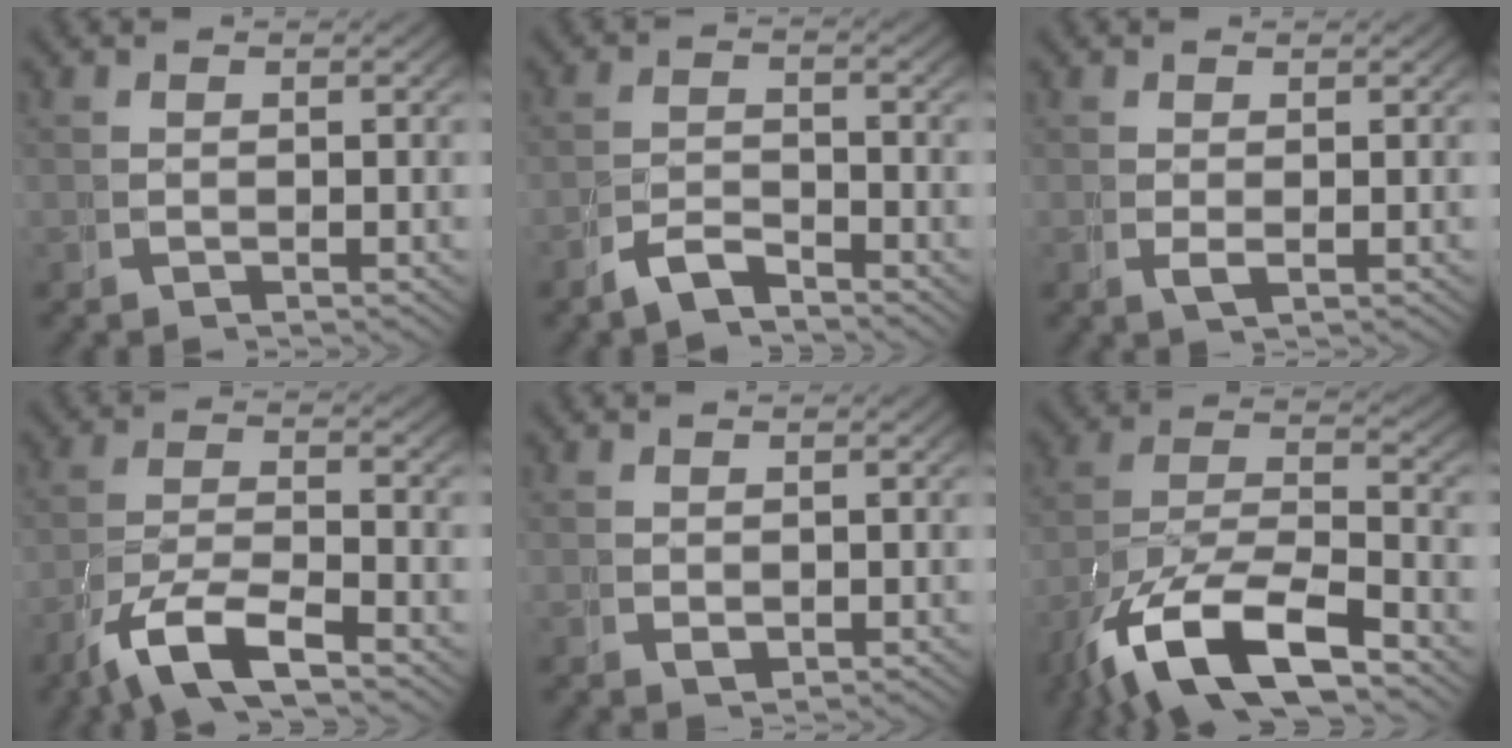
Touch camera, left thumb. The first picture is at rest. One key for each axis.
{"total": 2.6, "fx": -2.3, "fy": 0.8, "fz": 1.0, "tx": -0.016, "ty": -0.003, "tz": -0.047}
{"total": 1.1, "fx": 0.1, "fy": 0.5, "fz": 1.0, "tx": -0.030, "ty": -0.006, "tz": 0.008}
{"total": 6.8, "fx": -2.6, "fy": 3.4, "fz": 5.2, "tx": -0.112, "ty": -0.020, "tz": -0.040}
{"total": 1.1, "fx": 0.2, "fy": 0.9, "fz": 0.7, "tx": -0.019, "ty": -0.012, "tz": 0.015}
{"total": 12.0, "fx": -3.3, "fy": 7.0, "fz": 9.2, "tx": -0.205, "ty": -0.048, "tz": -0.029}